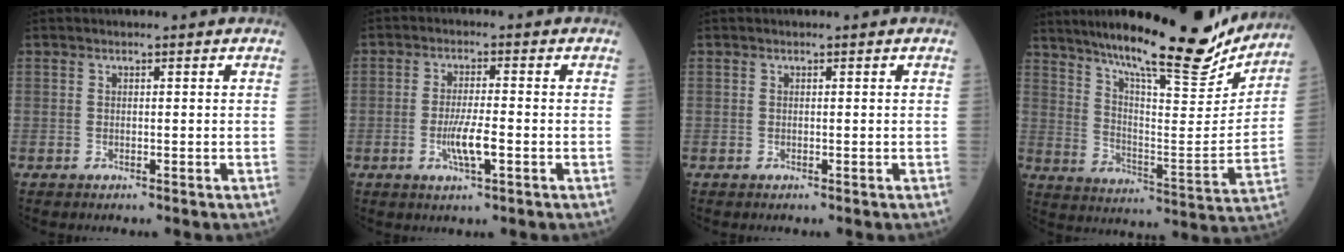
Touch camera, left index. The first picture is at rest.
{"total": 4.7, "force": [-1.6, 0.7, 4.4], "torque": [-0.091, -0.009, -0.027]}
{"total": 0.0}
{"total": 23.5, "force": [20.0, 3.3, 11.9], "torque": [-0.197, -0.031, 0.290]}